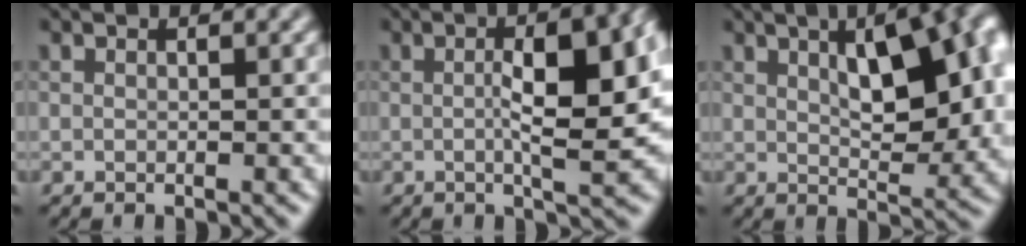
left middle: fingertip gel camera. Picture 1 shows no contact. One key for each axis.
{"total": 8.3, "fx": 0.5, "fy": 2.2, "fz": 8.0, "tx": -0.115, "ty": 0.005, "tz": 0.006}
{"total": 9.5, "fx": 2.8, "fy": 4.0, "fz": 8.2, "tx": -0.104, "ty": 0.016, "tz": 0.034}